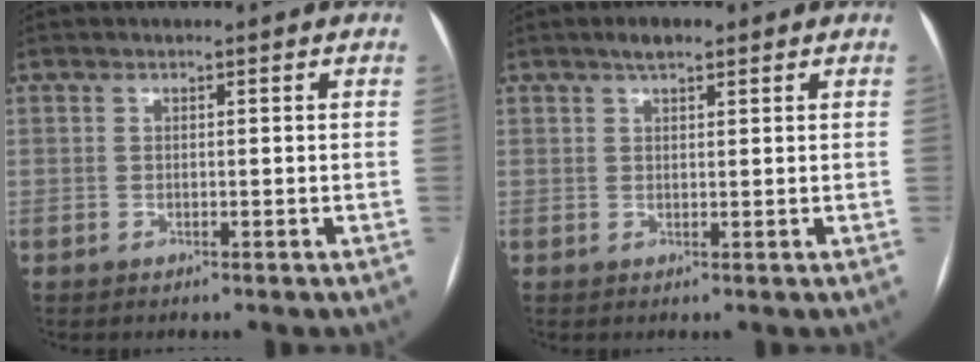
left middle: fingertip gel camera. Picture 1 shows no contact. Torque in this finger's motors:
{"motor_torque": [0.44, -0.30, -0.02, 0.00]}